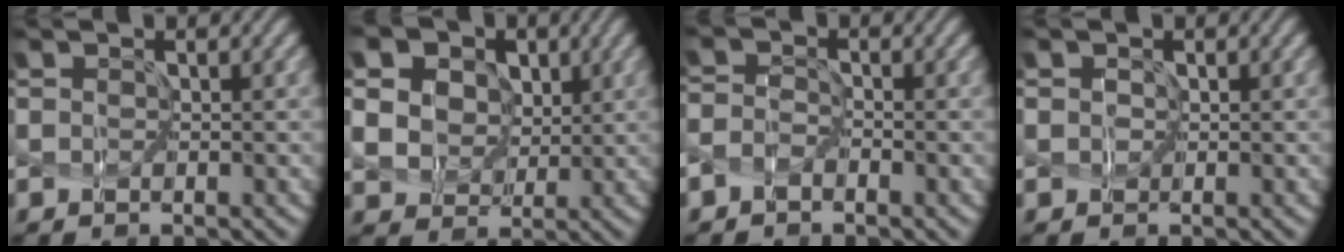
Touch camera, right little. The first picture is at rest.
{"total": 12.8, "force": [5.6, 10.0, 5.7], "torque": [-0.158, 0.032, 0.102]}
{"total": 1.5, "force": [-1.0, 0.9, 0.8], "torque": [-0.023, 0.009, -0.026]}
{"total": 1.4, "force": [0.6, 1.2, 0.6], "torque": [0.012, 0.012, -0.010]}